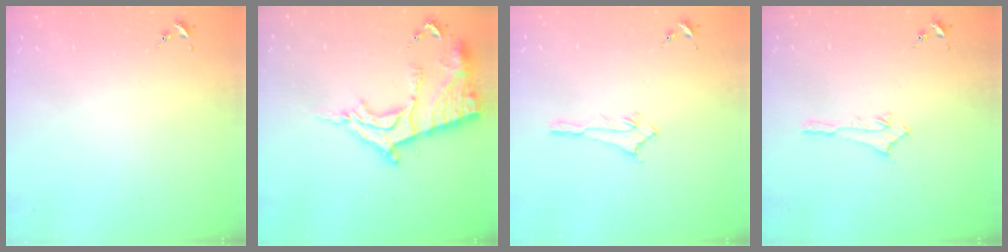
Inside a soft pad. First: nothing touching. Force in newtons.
{"total": 16.6, "press": 16.5, "slide": 1.5}
{"total": 2.9, "press": 2.8, "slide": 0.4}
{"total": 2.9, "press": 2.9, "slide": 0.2}